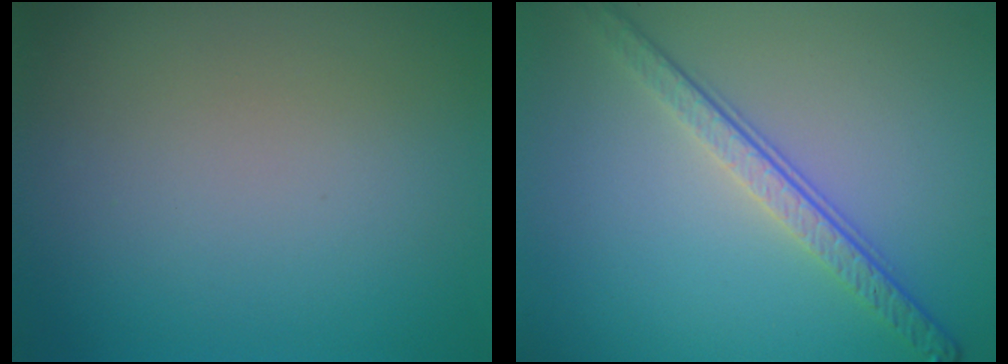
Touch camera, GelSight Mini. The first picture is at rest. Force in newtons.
{"total": 4.3, "press": 3.0, "slide": 3.1}